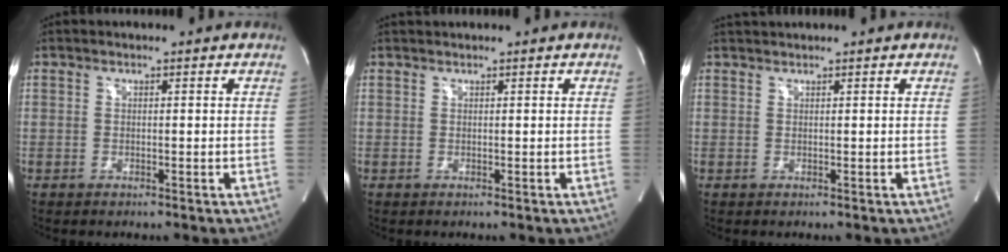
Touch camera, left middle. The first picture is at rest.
{"total": 1.0, "force": [1.0, -0.2, 0.1], "torque": [-0.006, 0.018, 0.024]}
{"total": 1.5, "force": [1.4, -0.4, 0.2], "torque": [-0.005, 0.016, 0.034]}